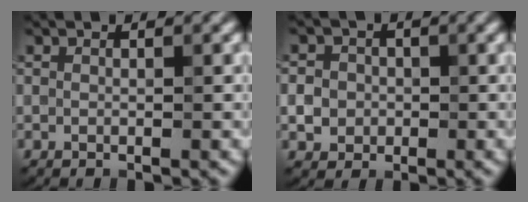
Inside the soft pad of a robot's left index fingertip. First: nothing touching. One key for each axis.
{"total": 4.9, "fx": -0.4, "fy": 4.5, "fz": 1.7, "tx": -0.011, "ty": 0.022, "tz": -0.031}